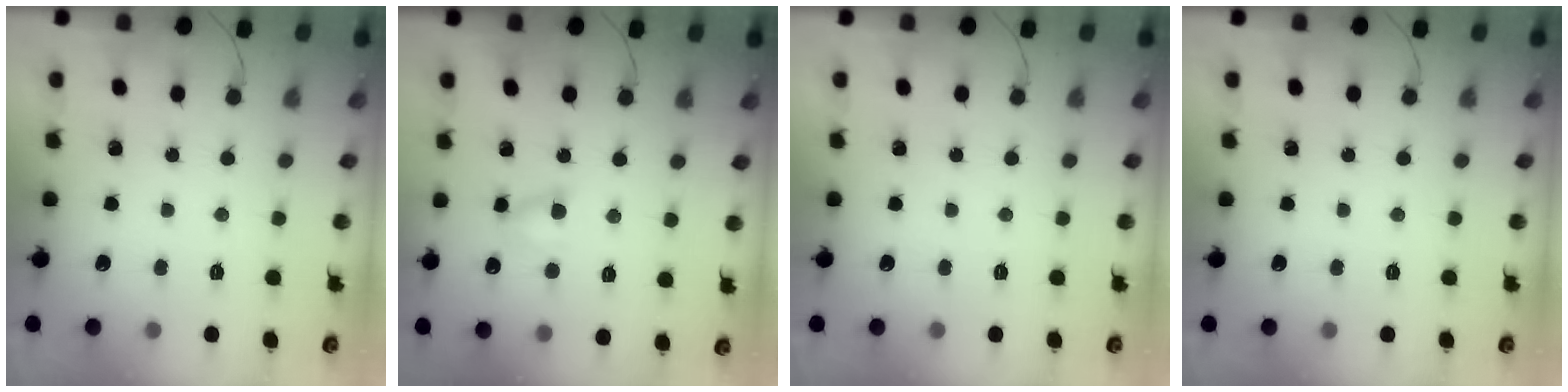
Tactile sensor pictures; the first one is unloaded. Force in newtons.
{"total": 5.1, "press": 5.1, "slide": 0.7}
{"total": 0.0}
{"total": 0.0}